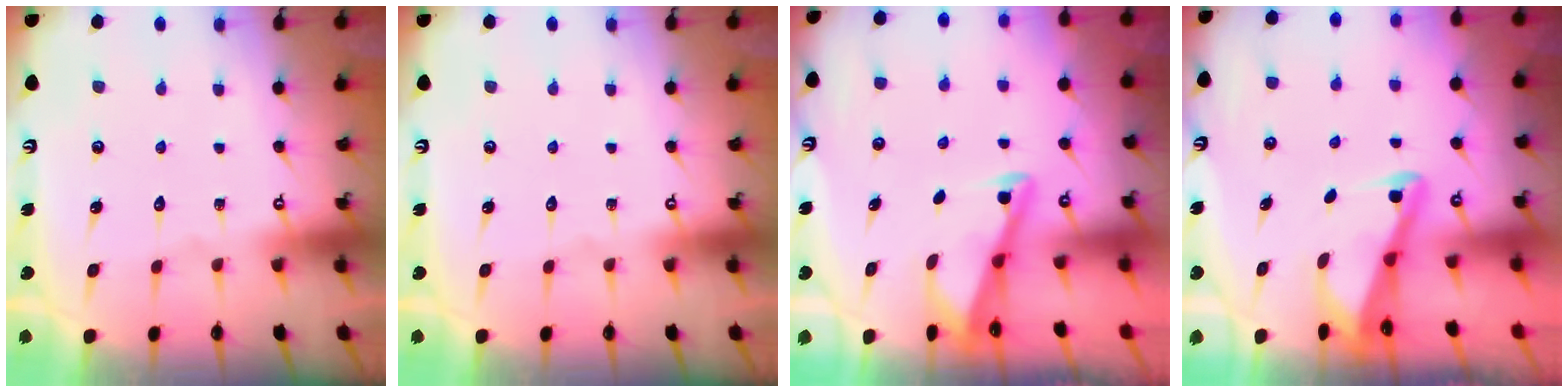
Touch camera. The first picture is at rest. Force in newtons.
{"total": 0.0}
{"total": 2.9, "press": 2.9, "slide": 0.4}
{"total": 2.9, "press": 2.9, "slide": 0.3}